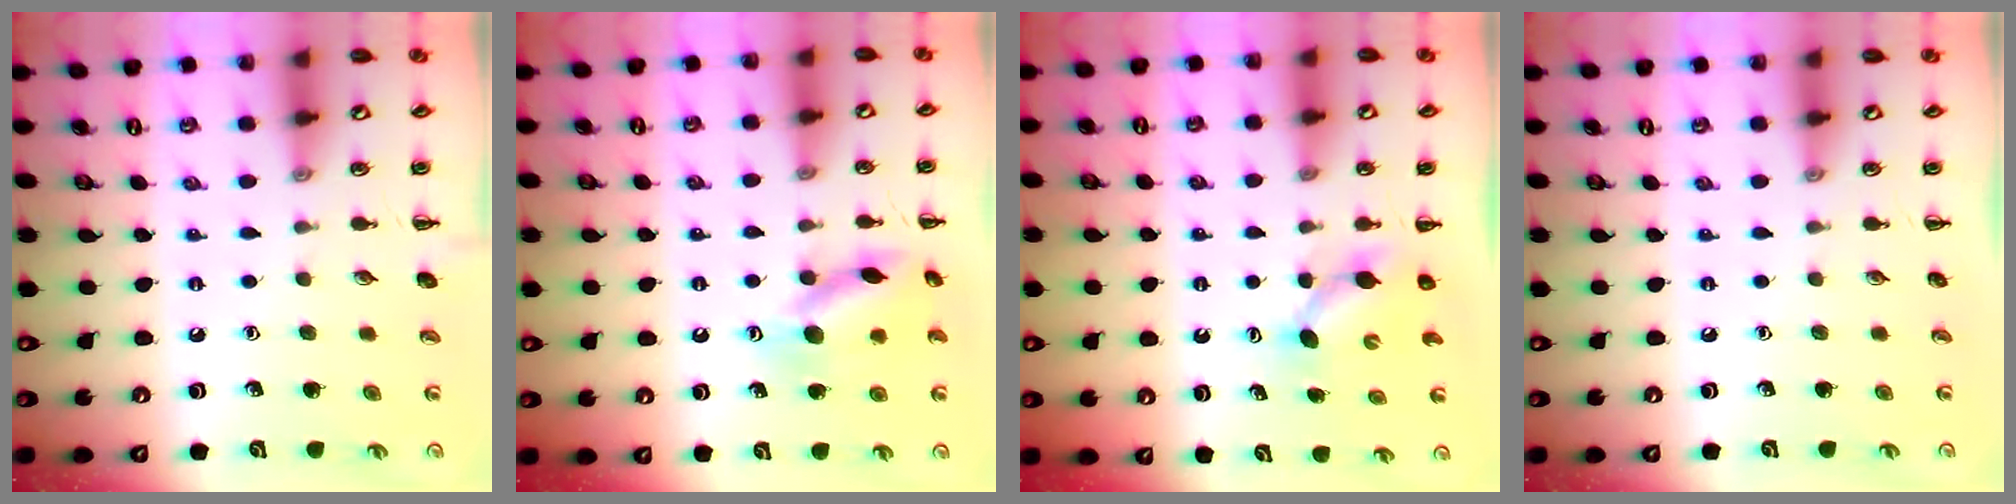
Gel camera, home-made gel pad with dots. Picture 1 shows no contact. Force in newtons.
{"total": 13.2, "press": 13.1, "slide": 1.1}
{"total": 4.3, "press": 4.2, "slide": 0.9}
{"total": 0.0}